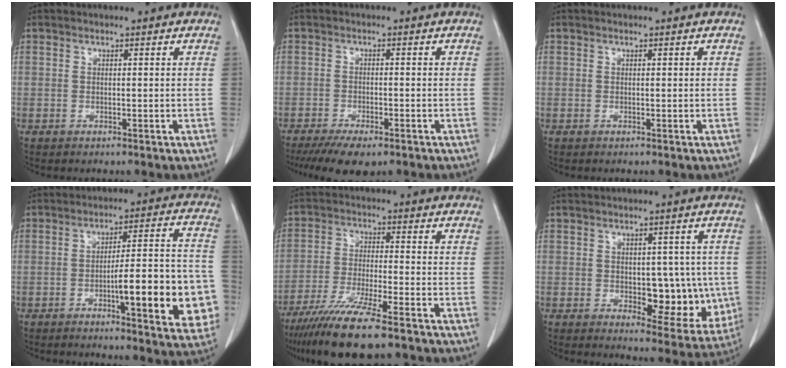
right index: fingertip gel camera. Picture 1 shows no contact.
{"total": 7.3, "force": [-5.2, 2.3, 4.5], "torque": [-0.067, -0.013, -0.081]}
{"total": 0.0}
{"total": 16.3, "force": [-4.6, 3.0, 15.4], "torque": [-0.166, 0.023, -0.053]}
{"total": 12.8, "force": [-9.5, 0.8, 8.4], "torque": [-0.155, -0.035, -0.161]}
{"total": 10.3, "force": [-1.0, 5.3, 8.7], "torque": [-0.087, 0.002, 0.001]}